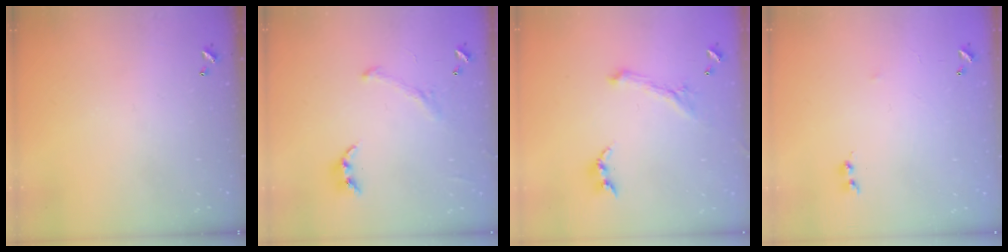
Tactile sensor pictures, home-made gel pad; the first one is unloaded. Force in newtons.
{"total": 1.6, "press": 1.4, "slide": 0.8}
{"total": 0.0}
{"total": 5.7, "press": 5.7, "slide": 0.7}